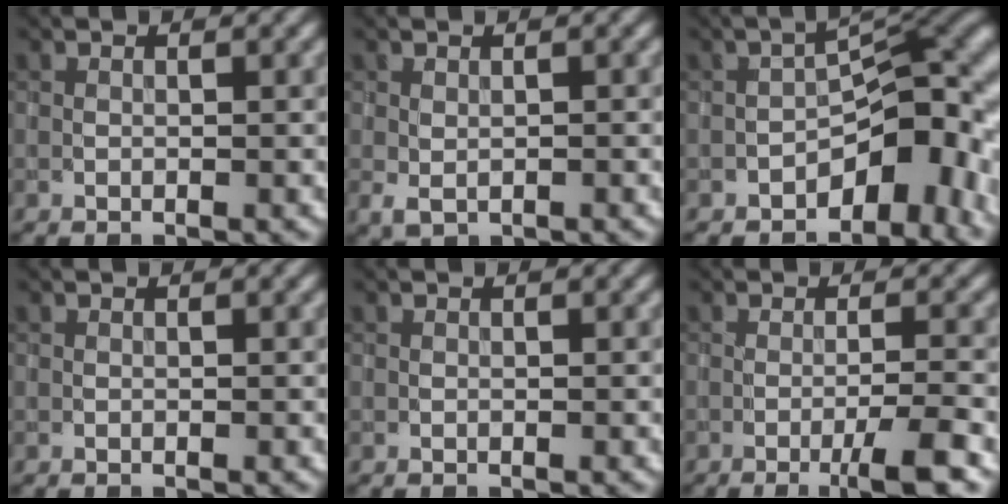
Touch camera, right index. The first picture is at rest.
{"total": 1.3, "force": [-0.4, 0.9, 1.0], "torque": [-0.022, -0.009, -0.001]}
{"total": 9.6, "force": [-4.4, 5.0, 6.9], "torque": [-0.064, 0.017, -0.083]}
{"total": 0.0}
{"total": 0.0}
{"total": 4.1, "force": [-1.9, 0.5, 3.6], "torque": [-0.052, 0.001, -0.038]}